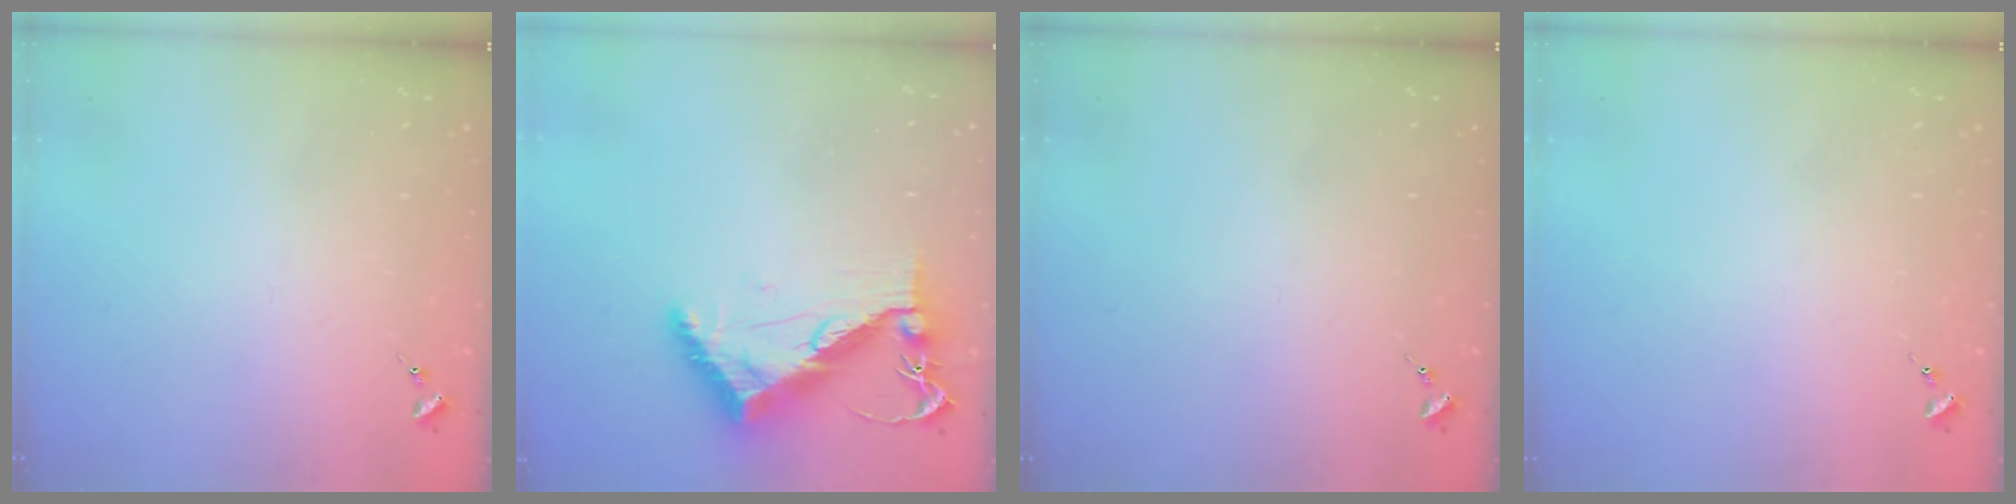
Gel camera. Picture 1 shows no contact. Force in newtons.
{"total": 10.7, "press": 10.6, "slide": 1.3}
{"total": 0.0}
{"total": 0.0}